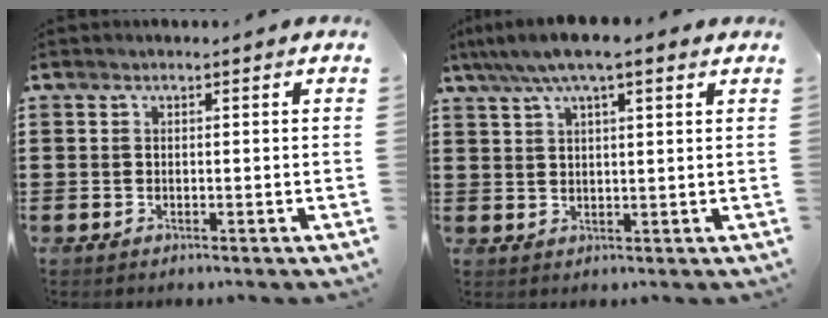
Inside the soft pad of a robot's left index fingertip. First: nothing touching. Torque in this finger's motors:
{"motor_torque": [2.02, 0.12, 1.05, 0.21]}